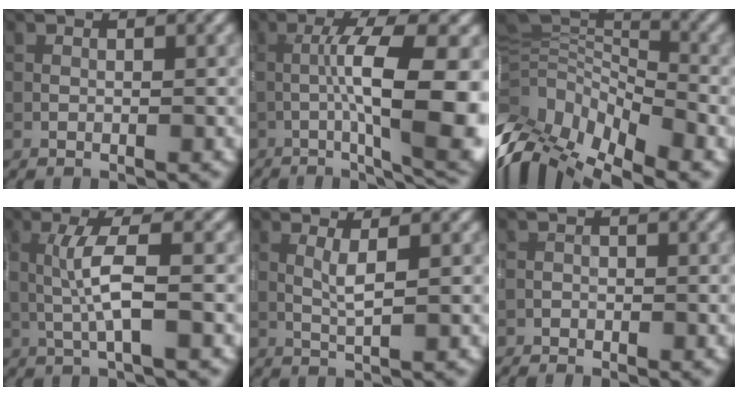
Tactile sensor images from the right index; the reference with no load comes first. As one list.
[{"total": 9.7, "force": [-1.4, 1.9, 9.4], "torque": [-0.133, 0.008, -0.027]}, {"total": 14.3, "force": [-6.2, 7.0, 10.9], "torque": [-0.223, 0.012, -0.077]}, {"total": 3.5, "force": [-0.2, 0.3, 3.5], "torque": [-0.072, 0.004, -0.004]}, {"total": 1.7, "force": [0.5, 0.1, 1.6], "torque": [-0.037, -0.001, 0.009]}, {"total": 1.3, "force": [-1.1, 0.6, 0.2], "torque": [-0.007, 0.004, -0.020]}]